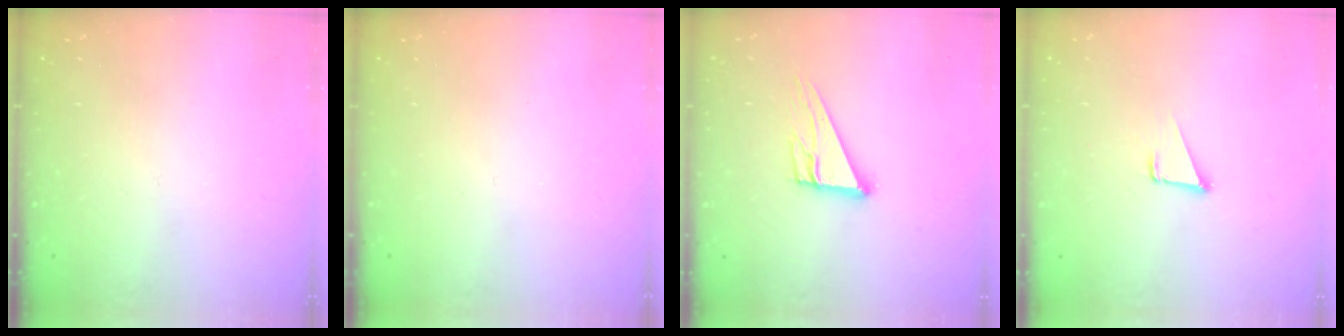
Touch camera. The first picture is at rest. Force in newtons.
{"total": 0.0}
{"total": 10.0, "press": 10.0, "slide": 0.5}
{"total": 1.6, "press": 1.5, "slide": 0.1}